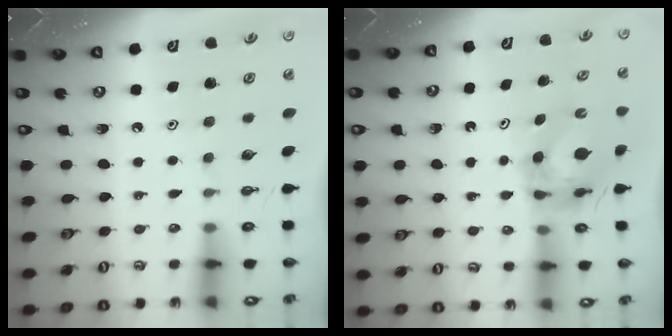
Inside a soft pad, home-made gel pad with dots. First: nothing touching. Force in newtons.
{"total": 6.4, "press": 6.4, "slide": 0.6}